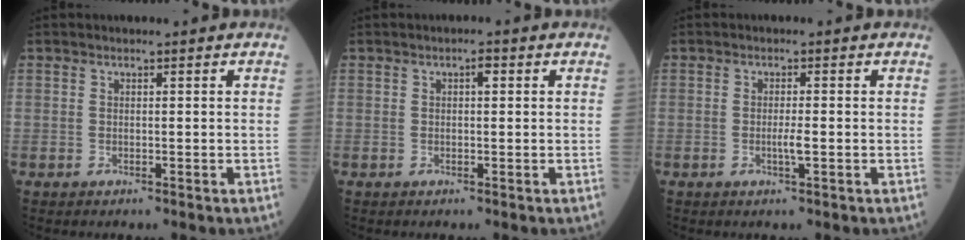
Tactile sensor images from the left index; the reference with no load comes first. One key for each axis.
{"total": 1.1, "fx": 0.2, "fy": 0.4, "fz": 1.0, "tx": -0.013, "ty": 0.000, "tz": -0.002}
{"total": 1.7, "fx": -0.6, "fy": -0.1, "fz": 1.6, "tx": -0.030, "ty": -0.006, "tz": -0.012}